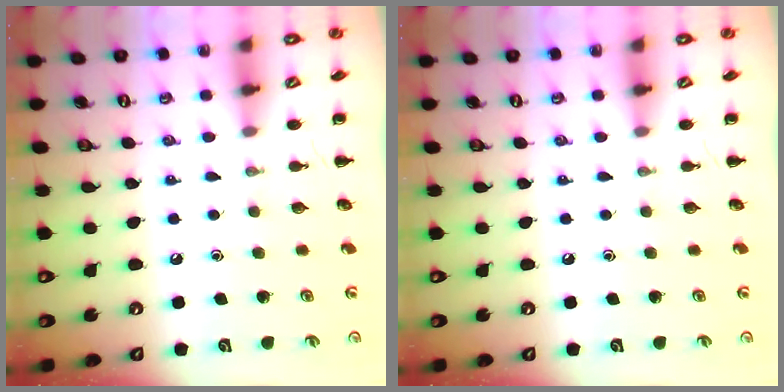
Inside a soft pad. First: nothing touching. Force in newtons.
{"total": 0.0}